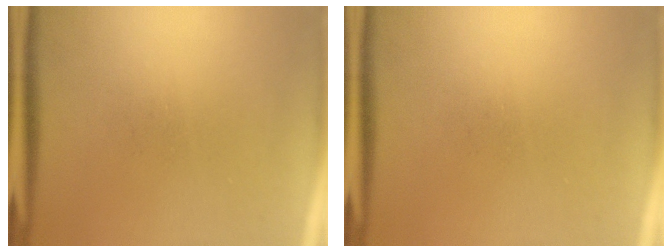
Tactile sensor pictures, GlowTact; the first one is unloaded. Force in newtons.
{"total": 0.0}